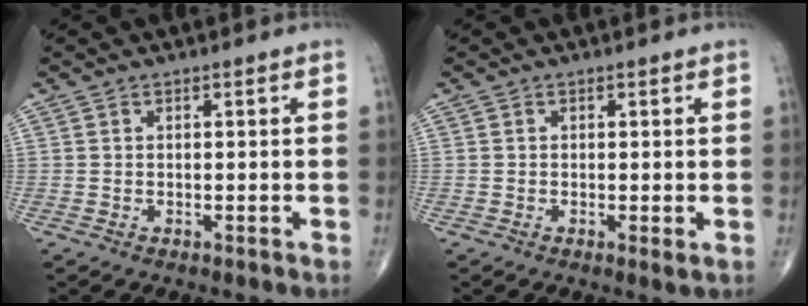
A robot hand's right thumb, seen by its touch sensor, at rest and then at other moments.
{"total": 1.0, "force": [-0.1, 0.1, 1.0], "torque": [-0.017, -0.006, -0.006]}